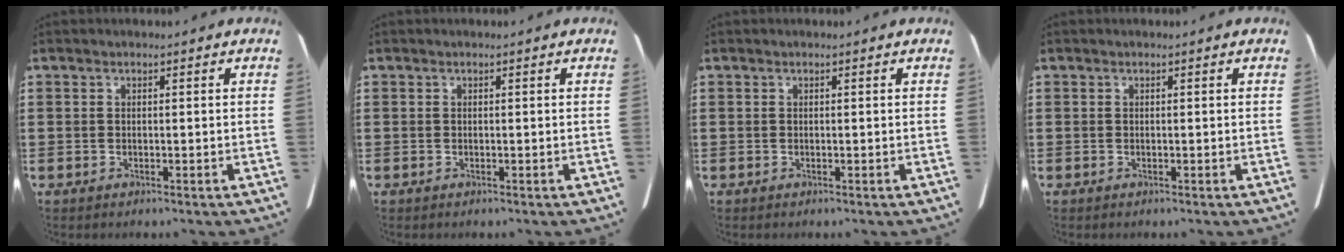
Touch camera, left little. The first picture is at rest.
{"total": 0.0}
{"total": 0.0}
{"total": 0.0}